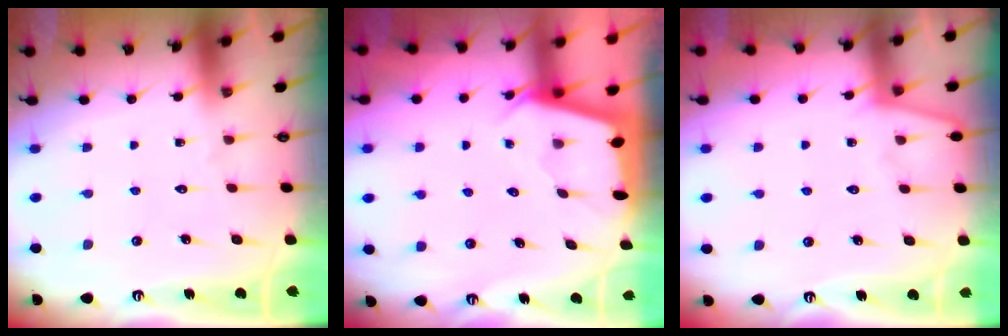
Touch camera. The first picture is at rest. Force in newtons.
{"total": 2.2, "press": 2.1, "slide": 0.3}
{"total": 2.4, "press": 2.4, "slide": 0.3}